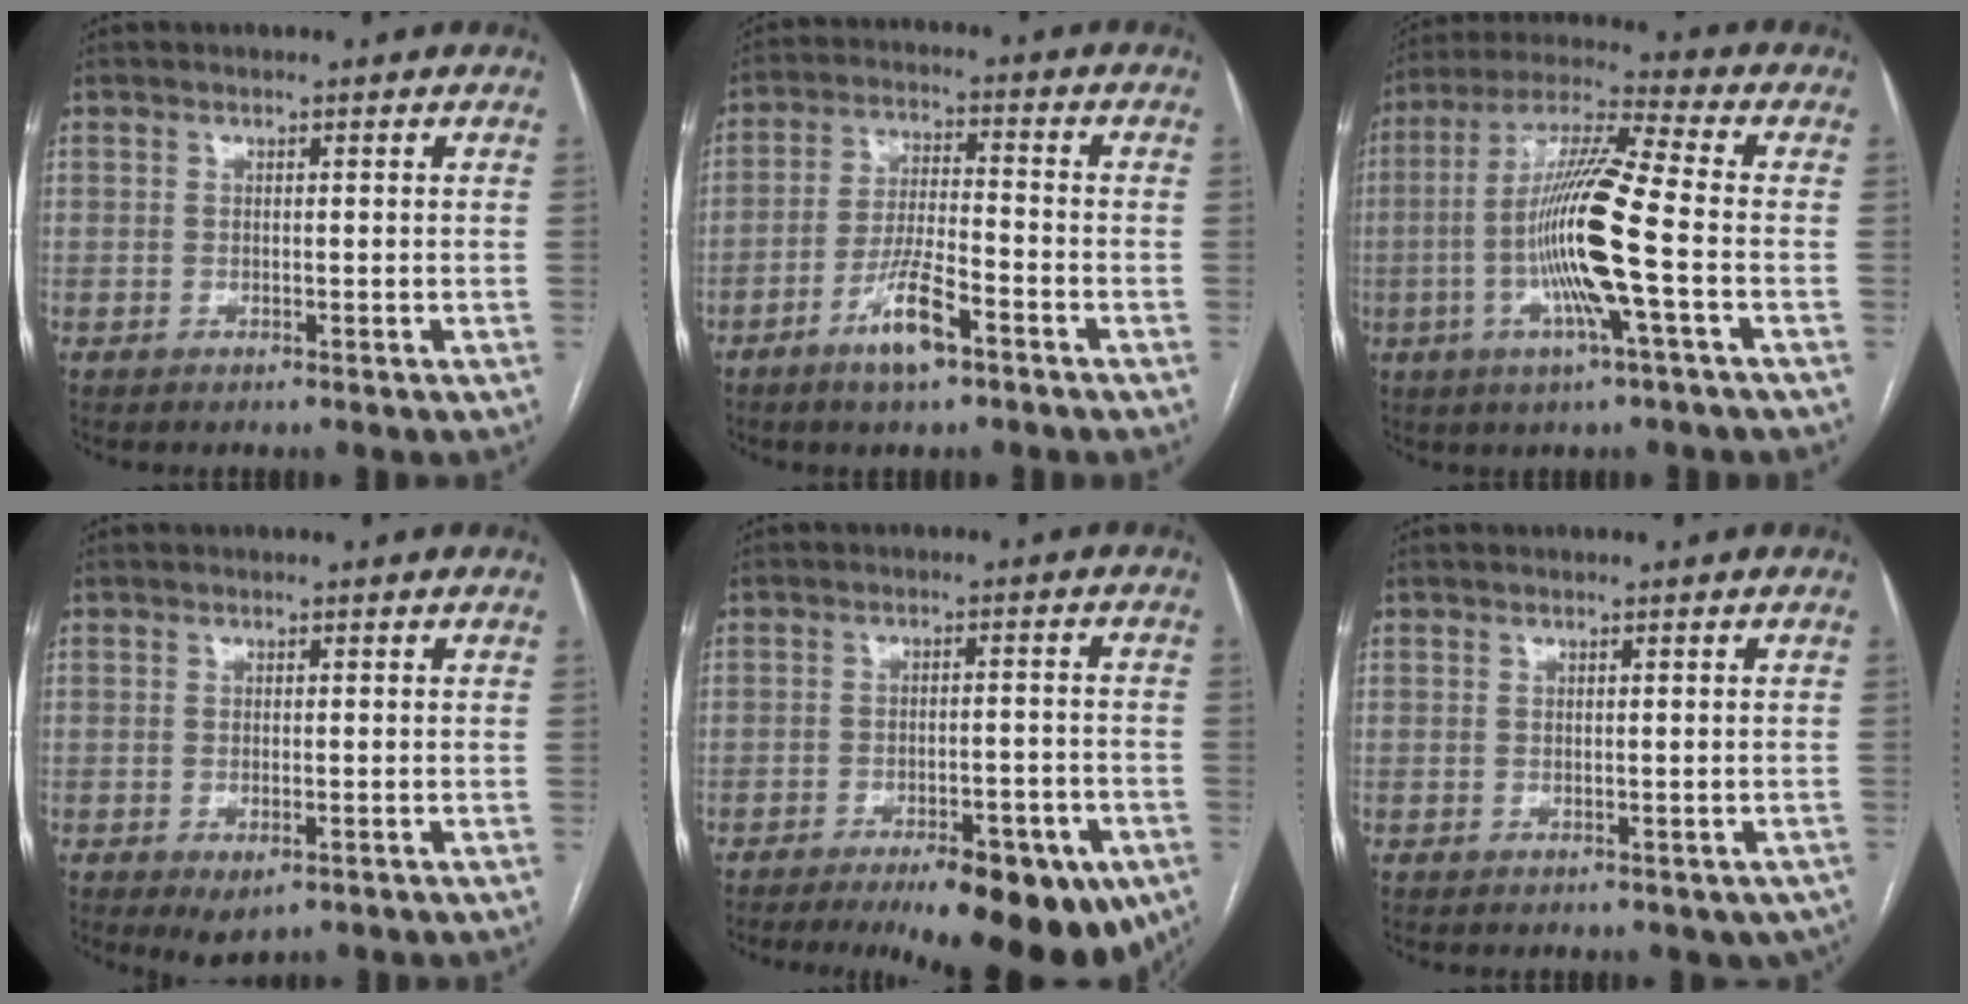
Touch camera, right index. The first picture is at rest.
{"total": 8.0, "force": [-4.7, 1.5, 6.4], "torque": [-0.126, -0.004, -0.083]}
{"total": 14.6, "force": [-2.9, -0.1, 14.3], "torque": [-0.279, -0.002, -0.065]}
{"total": 2.9, "force": [-1.2, 1.5, 2.2], "torque": [-0.033, -0.005, -0.006]}
{"total": 16.0, "force": [-10.4, 5.7, 10.7], "torque": [-0.098, 0.005, -0.140]}
{"total": 3.2, "force": [-1.3, 2.4, 1.7], "torque": [-0.008, 0.012, -0.006]}